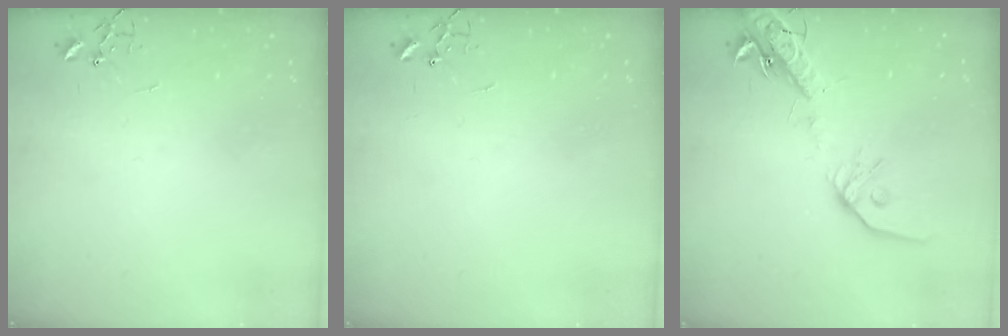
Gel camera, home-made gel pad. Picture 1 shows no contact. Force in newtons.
{"total": 0.0}
{"total": 15.6, "press": 15.3, "slide": 3.2}